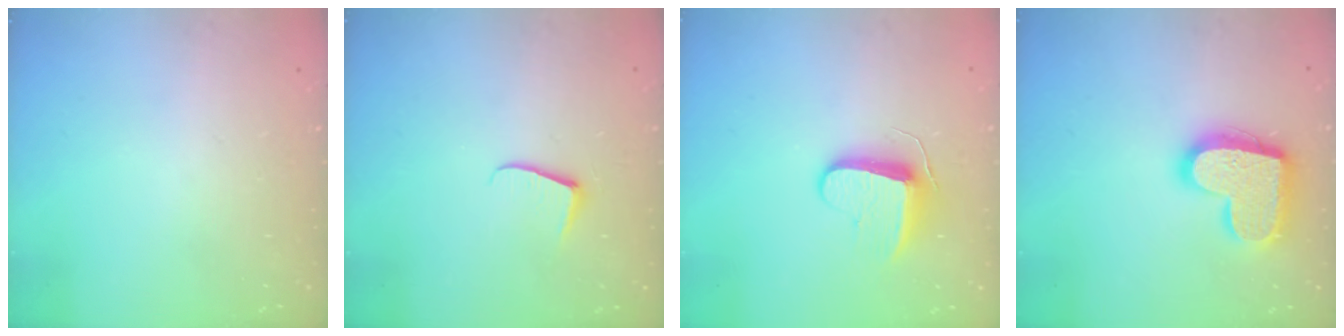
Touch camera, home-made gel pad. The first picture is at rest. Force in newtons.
{"total": 5.4, "press": 5.4, "slide": 0.5}
{"total": 9.1, "press": 9.1, "slide": 0.0}
{"total": 18.5, "press": 18.5, "slide": 1.0}